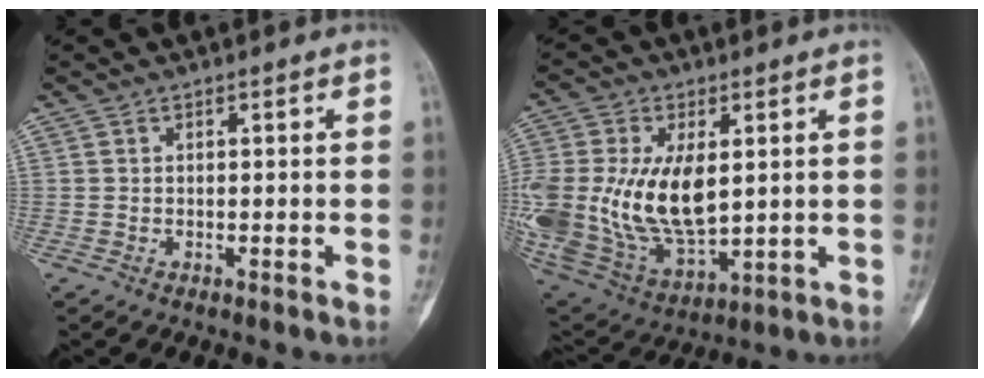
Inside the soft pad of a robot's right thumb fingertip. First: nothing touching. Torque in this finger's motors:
{"motor_torque": [1.84, 1.90, 1.77, -0.04, 0.37]}